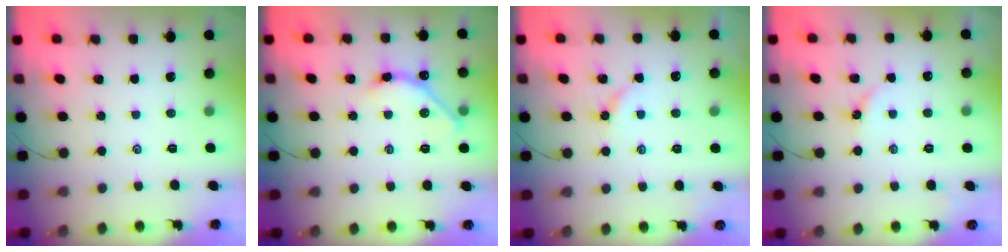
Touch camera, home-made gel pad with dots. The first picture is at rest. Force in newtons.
{"total": 5.6, "press": 5.5, "slide": 0.8}
{"total": 2.7, "press": 2.6, "slide": 0.5}
{"total": 2.4, "press": 2.4, "slide": 0.3}